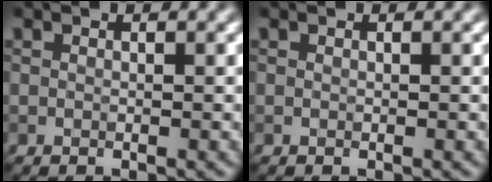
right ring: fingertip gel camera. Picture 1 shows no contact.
{"total": 0.0}